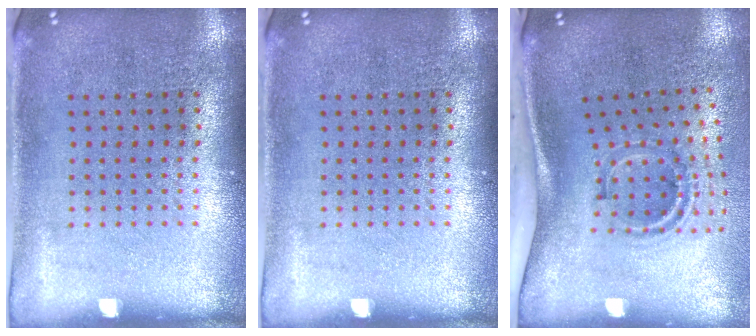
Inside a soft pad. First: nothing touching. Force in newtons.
{"total": 0.0}
{"total": 1.6, "press": 1.1, "slide": 1.1}